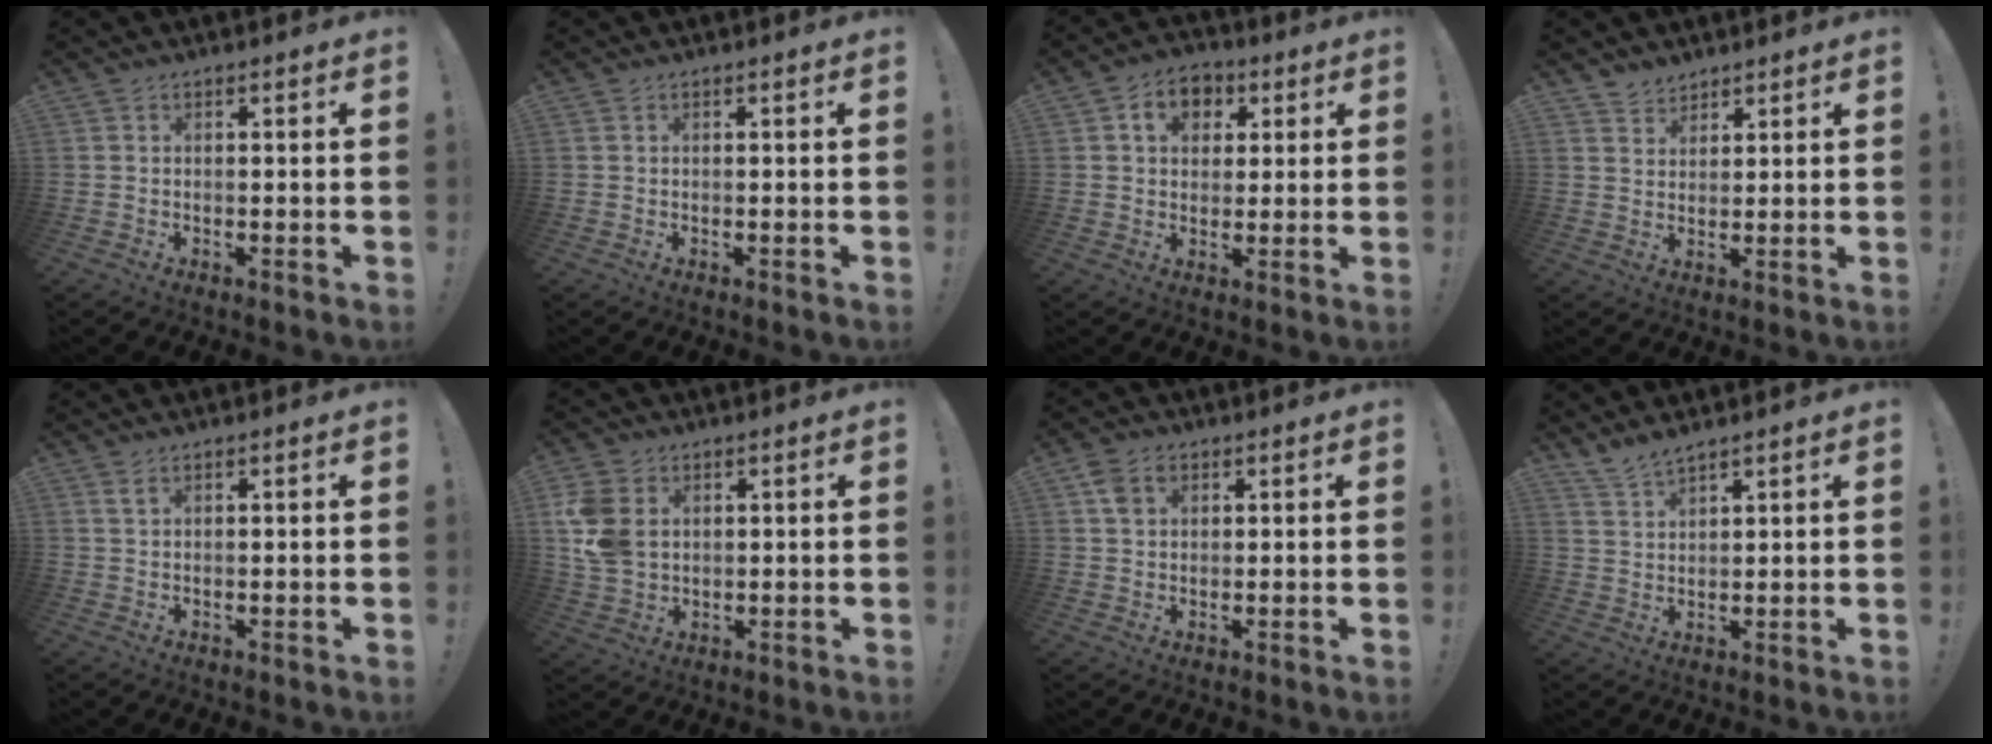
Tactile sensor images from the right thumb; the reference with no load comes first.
{"total": 0.0}
{"total": 8.5, "force": [2.9, 6.7, 4.2], "torque": [-0.050, -0.003, 0.054]}
{"total": 4.2, "force": [3.6, 2.1, 0.2], "torque": [0.006, -0.028, 0.066]}
{"total": 1.5, "force": [1.0, 0.3, 1.1], "torque": [-0.015, -0.001, 0.016]}
{"total": 10.6, "force": [2.8, 7.9, 6.5], "torque": [-0.141, 0.002, 0.059]}
{"total": 5.0, "force": [2.2, 3.5, 2.8], "torque": [-0.040, -0.002, 0.042]}
{"total": 4.7, "force": [4.3, 0.9, 1.7], "torque": [-0.035, -0.026, 0.081]}